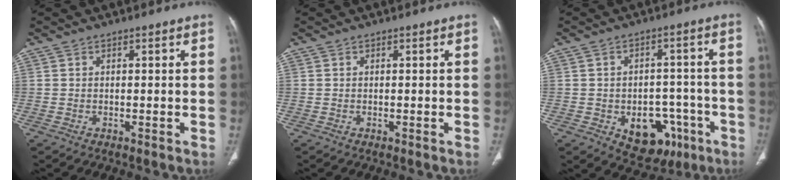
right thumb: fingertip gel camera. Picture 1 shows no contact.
{"total": 0.0}
{"total": 12.0, "force": [-4.9, 8.3, 7.2], "torque": [-0.058, 0.034, -0.054]}